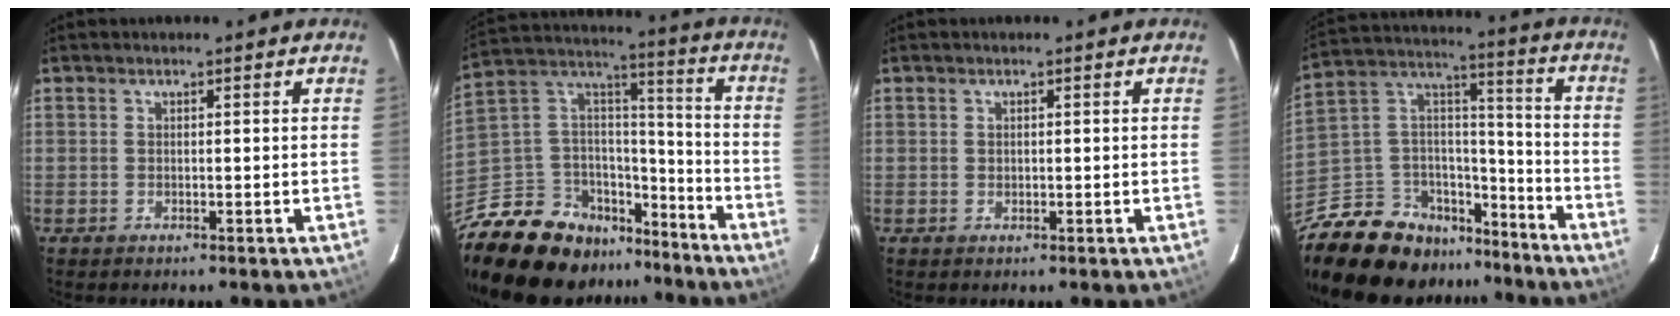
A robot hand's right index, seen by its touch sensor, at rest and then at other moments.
{"total": 23.0, "force": [-18.0, 11.5, 8.5], "torque": [-0.200, 0.057, -0.289]}
{"total": 0.6, "force": [0.1, 0.5, 0.2], "torque": [-0.001, 0.000, 0.003]}
{"total": 22.9, "force": [-18.1, 11.4, 8.0], "torque": [-0.190, 0.064, -0.288]}